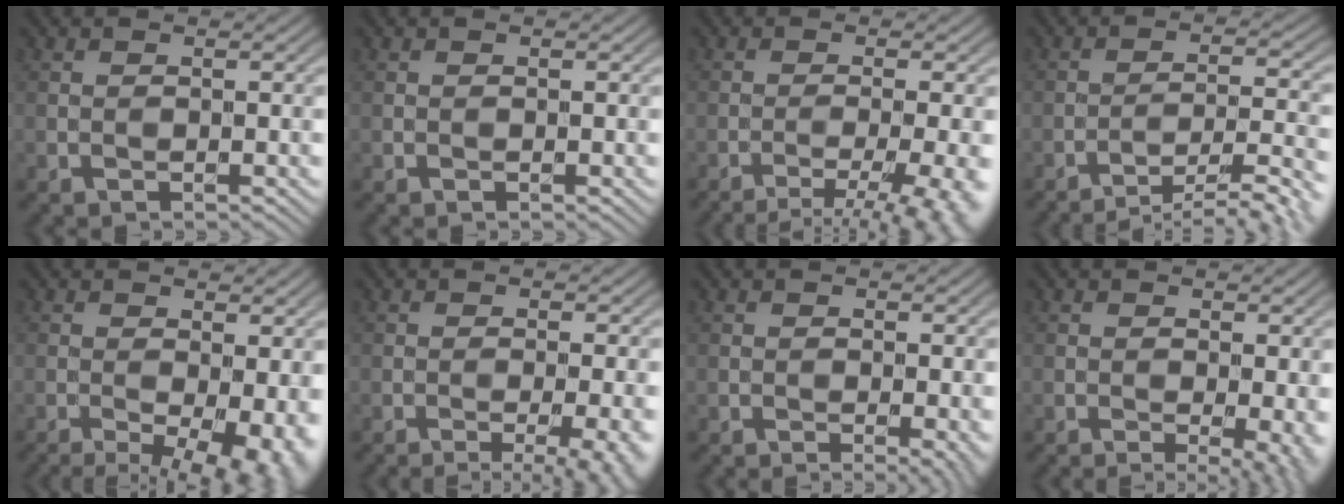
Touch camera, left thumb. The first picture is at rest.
{"total": 0.0}
{"total": 7.8, "force": [-4.0, 1.7, 6.5], "torque": [-0.084, -0.011, -0.050]}
{"total": 10.8, "force": [-8.7, 1.7, 6.1], "torque": [-0.100, 0.005, -0.115]}
{"total": 10.7, "force": [-3.6, 3.9, 9.3], "torque": [-0.134, -0.012, -0.042]}
{"total": 6.6, "force": [-2.3, 1.6, 5.9], "torque": [-0.076, -0.008, -0.024]}
{"total": 2.5, "force": [-0.7, 0.3, 2.4], "torque": [-0.038, -0.006, -0.012]}
{"total": 5.2, "force": [-0.9, 1.3, 5.0], "torque": [-0.073, -0.008, -0.008]}